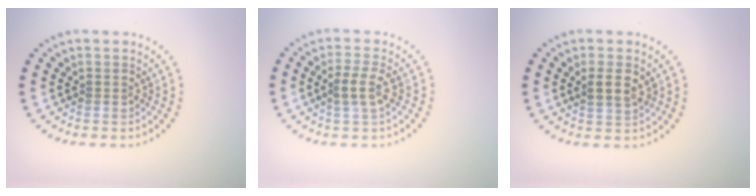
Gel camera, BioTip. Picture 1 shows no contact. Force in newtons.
{"total": 2.2, "press": 2.1, "slide": 0.6}
{"total": 2.3, "press": 2.2, "slide": 0.5}